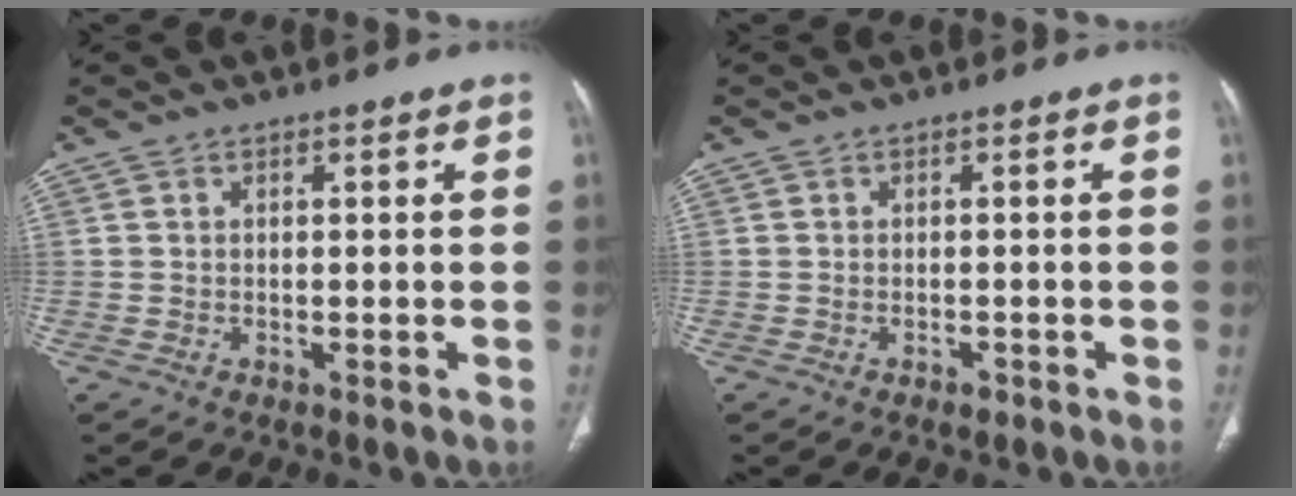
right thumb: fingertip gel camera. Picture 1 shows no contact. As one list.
[{"total": 1.0, "force": [-0.7, 0.5, 0.5], "torque": [-0.008, 0.003, -0.009]}]